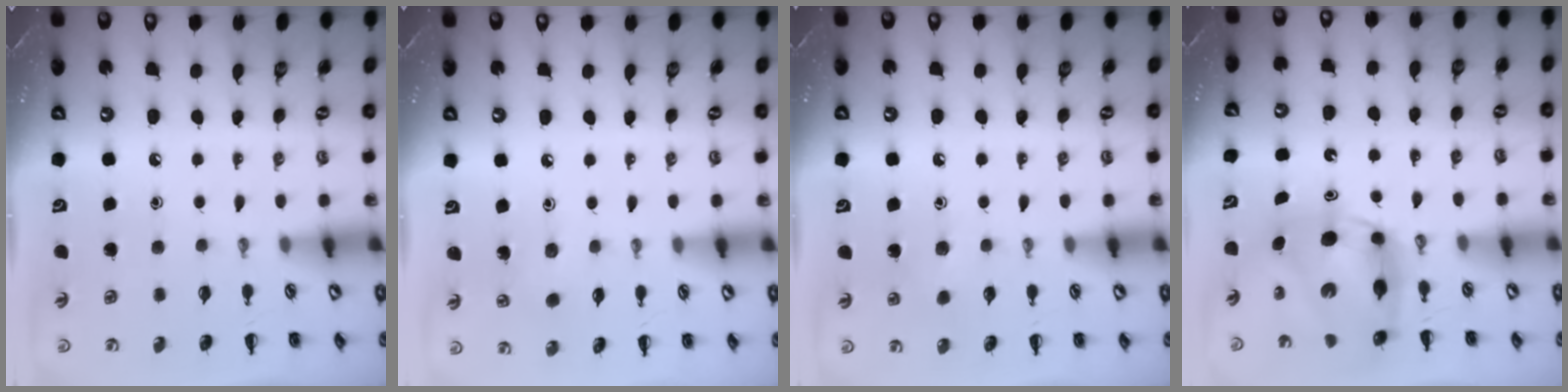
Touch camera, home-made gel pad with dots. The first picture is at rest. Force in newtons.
{"total": 2.8, "press": 2.6, "slide": 0.9}
{"total": 5.1, "press": 4.9, "slide": 1.4}
{"total": 7.1, "press": 6.9, "slide": 1.8}